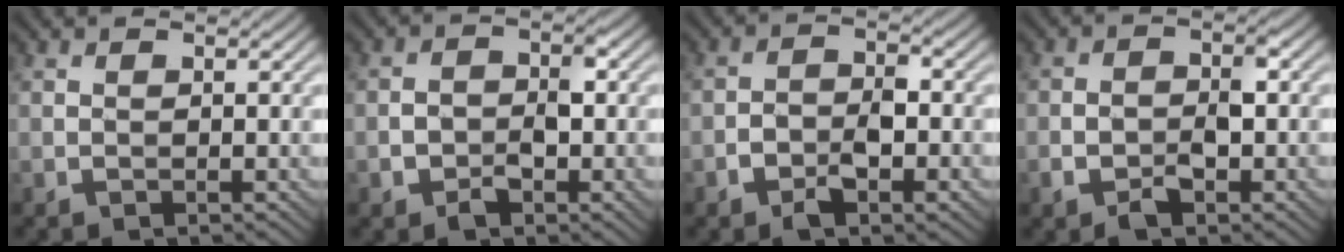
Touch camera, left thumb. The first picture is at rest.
{"total": 4.9, "force": [-1.8, 3.0, 3.5], "torque": [-0.048, -0.002, -0.031]}
{"total": 5.2, "force": [-2.5, 2.5, 3.8], "torque": [-0.060, 0.005, -0.045]}
{"total": 4.8, "force": [-1.9, 2.5, 3.6], "torque": [-0.058, 0.003, -0.033]}